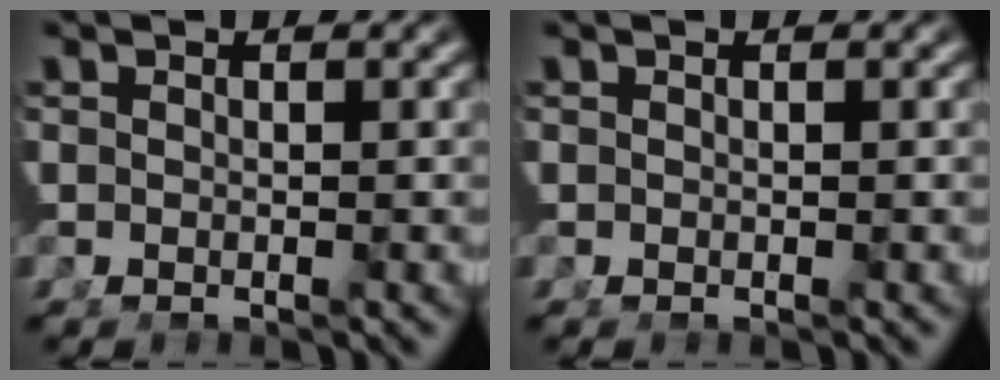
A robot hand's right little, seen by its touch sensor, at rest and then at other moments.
{"total": 0.0}